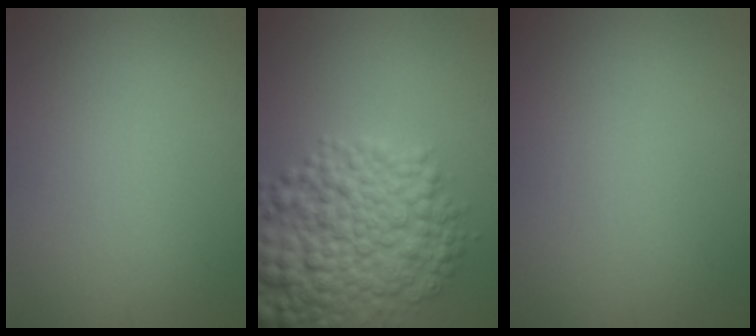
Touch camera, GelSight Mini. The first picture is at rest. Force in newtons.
{"total": 8.7, "press": 8.7, "slide": 0.2}
{"total": 0.0}